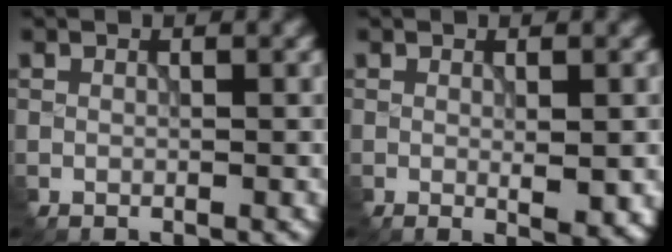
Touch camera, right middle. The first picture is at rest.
{"total": 2.1, "force": [0.0, 0.4, 2.0], "torque": [-0.031, -0.005, 0.003]}